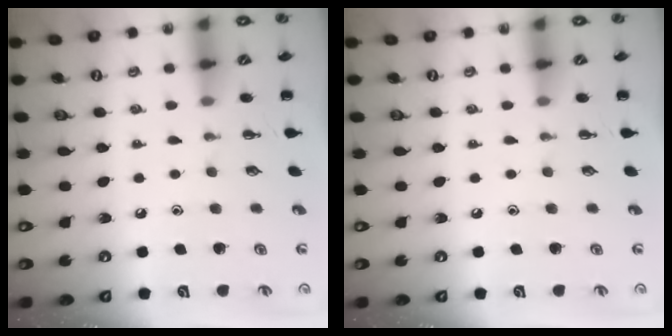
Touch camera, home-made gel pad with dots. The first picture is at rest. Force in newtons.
{"total": 0.0}